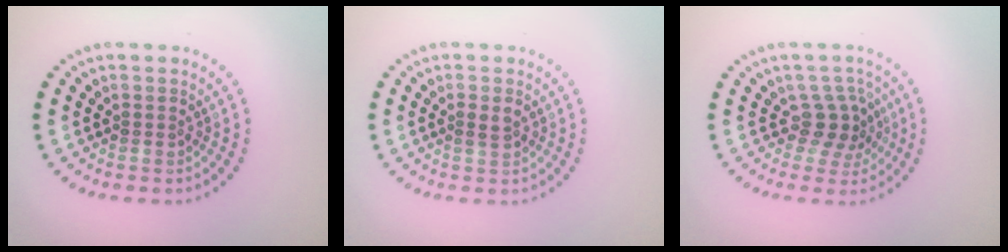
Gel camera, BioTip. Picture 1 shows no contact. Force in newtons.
{"total": 1.2, "press": 1.1, "slide": 0.2}
{"total": 2.8, "press": 2.3, "slide": 1.6}